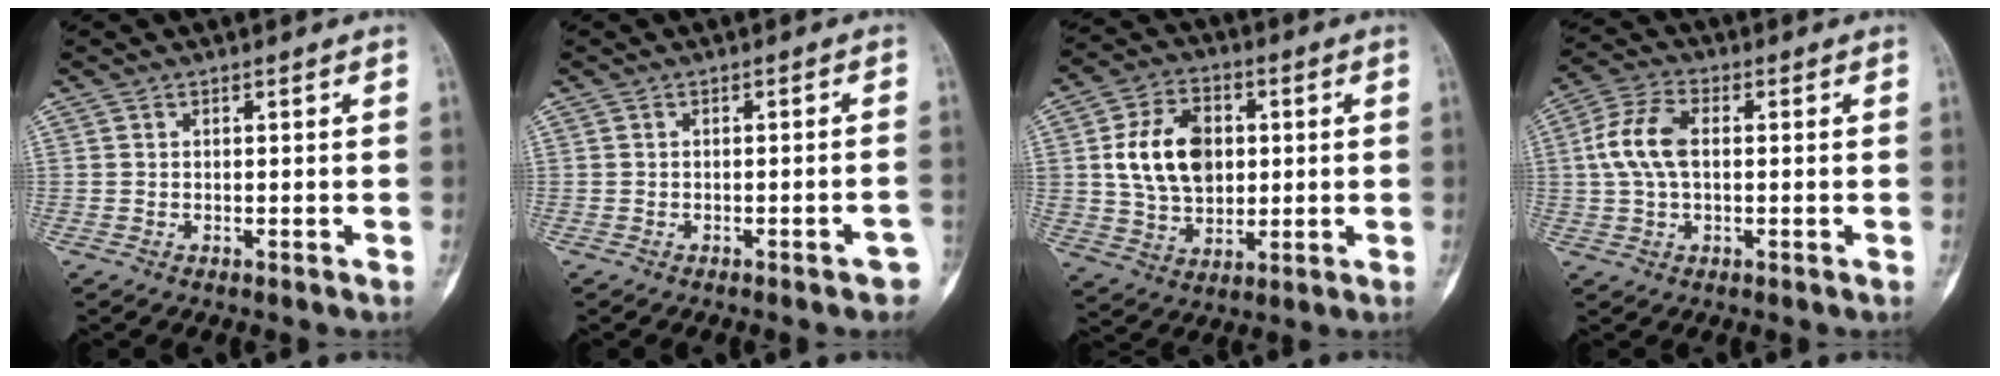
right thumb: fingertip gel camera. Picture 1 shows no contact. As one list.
[{"total": 3.2, "force": [-1.8, 0.6, 2.6], "torque": [-0.031, 0.014, -0.020]}, {"total": 14.3, "force": [2.1, 10.2, 9.8], "torque": [-0.140, 0.000, 0.042]}, {"total": 9.0, "force": [0.9, 5.2, 7.3], "torque": [-0.159, 0.020, 0.015]}]